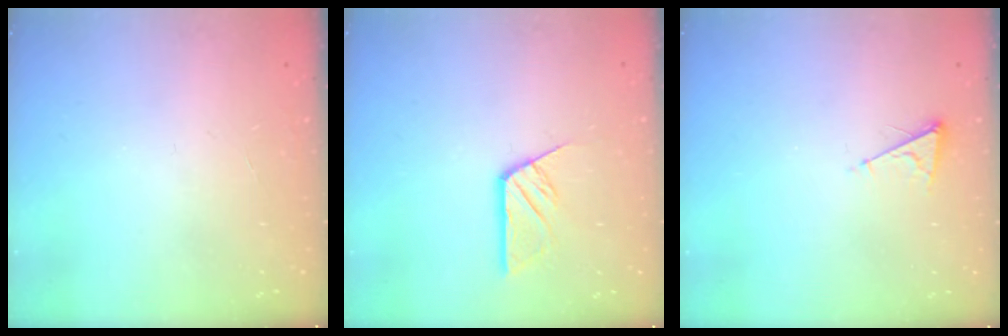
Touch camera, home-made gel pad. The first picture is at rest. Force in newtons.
{"total": 7.9, "press": 7.9, "slide": 0.7}
{"total": 4.3, "press": 4.2, "slide": 0.5}